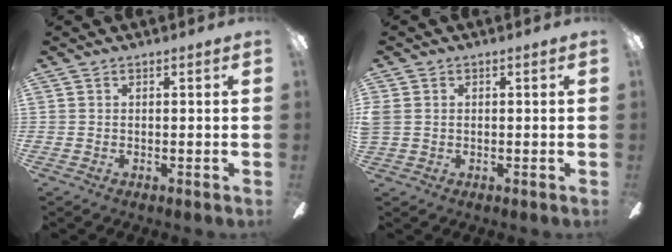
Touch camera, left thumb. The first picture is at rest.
{"total": 2.2, "force": [0.0, 1.8, 1.2], "torque": [-0.031, 0.004, -0.003]}